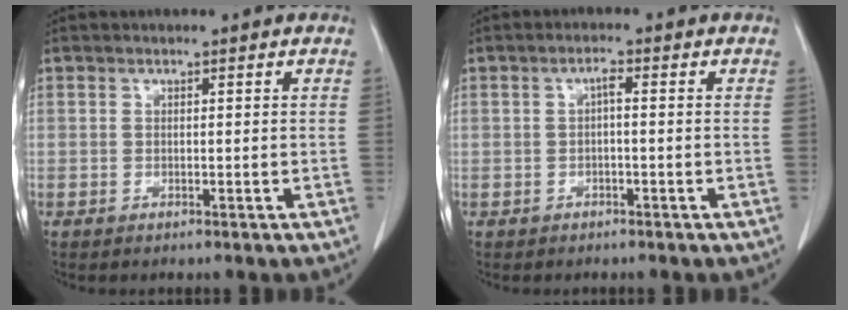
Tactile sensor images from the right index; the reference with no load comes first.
{"total": 1.7, "force": [0.1, 0.4, 1.6], "torque": [-0.026, 0.006, 0.003]}